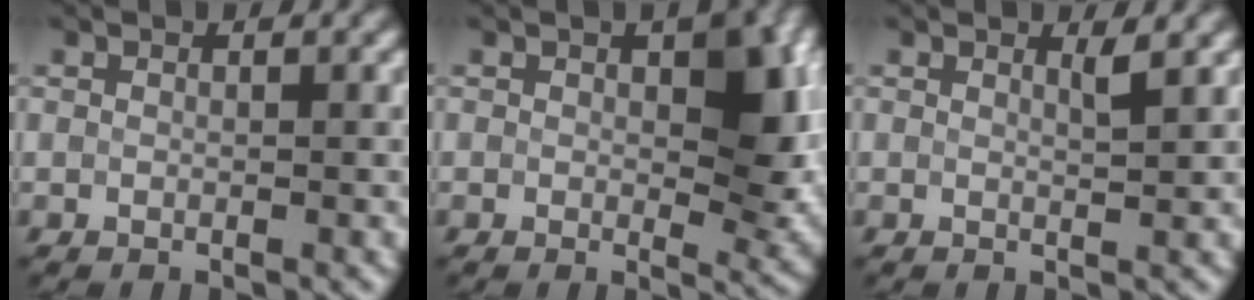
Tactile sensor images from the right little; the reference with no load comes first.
{"total": 6.2, "force": [0.7, 3.1, 5.3], "torque": [-0.060, -0.003, 0.009]}
{"total": 0.9, "force": [0.7, -0.2, 0.6], "torque": [-0.012, -0.002, 0.009]}